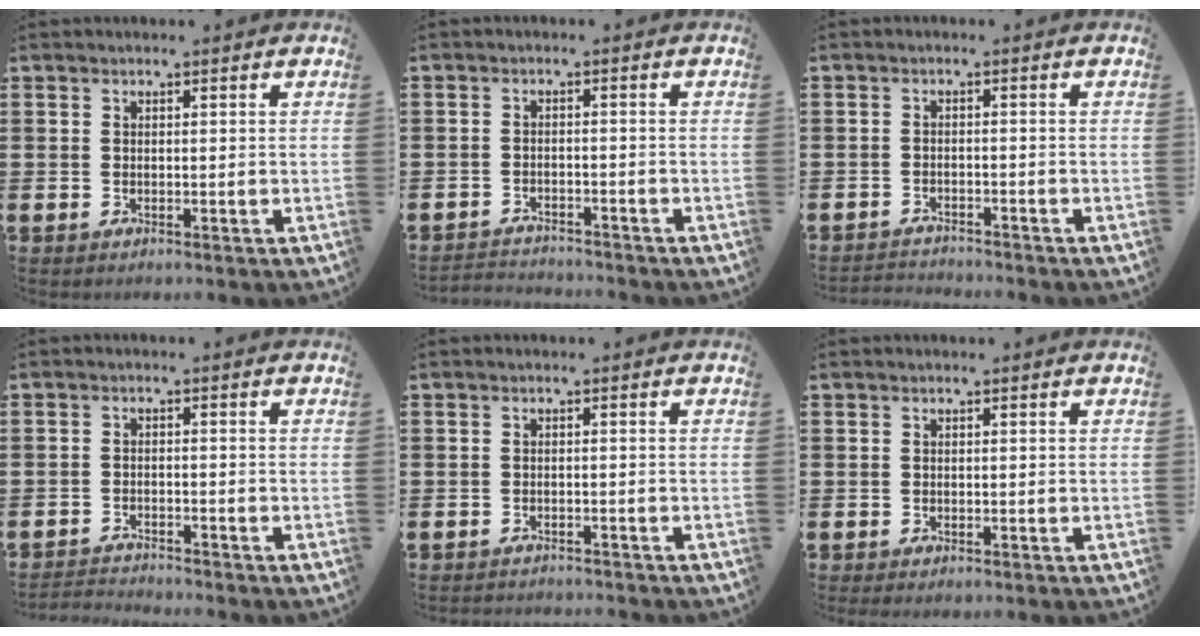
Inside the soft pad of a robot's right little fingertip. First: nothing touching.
{"total": 2.1, "force": [-2.1, 0.0, -0.2], "torque": [-0.003, 0.001, -0.046]}
{"total": 1.7, "force": [-1.7, -0.1, -0.1], "torque": [-0.002, 0.003, -0.037]}
{"total": 1.9, "force": [-1.9, -0.1, 0.0], "torque": [-0.003, 0.001, -0.041]}
{"total": 1.0, "force": [-1.0, 0.0, -0.1], "torque": [-0.001, 0.001, -0.022]}
{"total": 0.0}